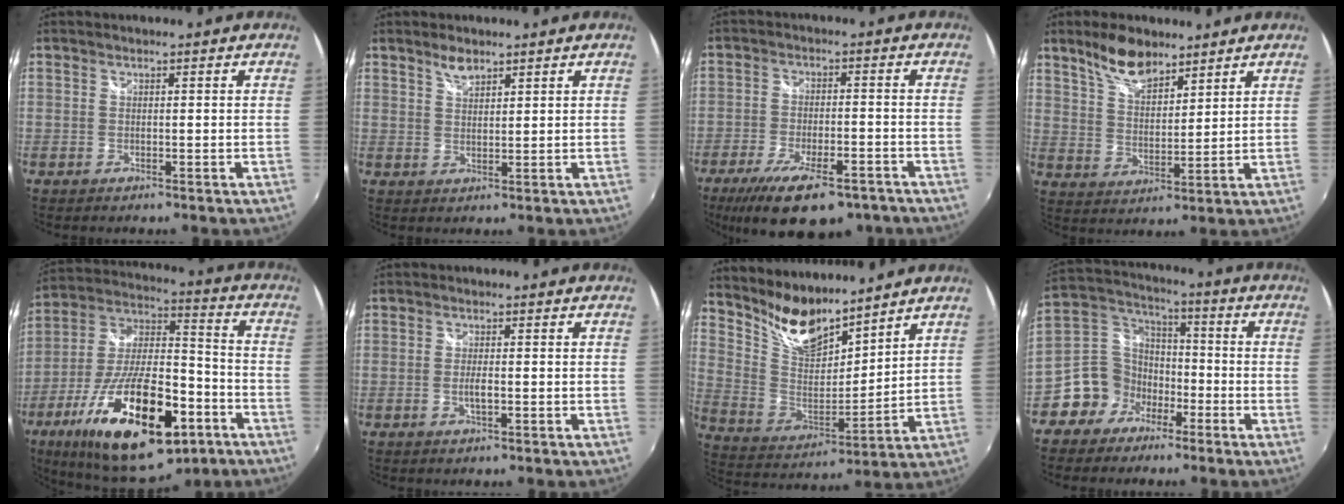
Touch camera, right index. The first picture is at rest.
{"total": 3.1, "force": [2.4, 1.3, 1.5], "torque": [-0.024, 0.003, 0.043]}
{"total": 16.8, "force": [-11.6, 6.2, 10.5], "torque": [-0.209, -0.037, -0.174]}
{"total": 8.9, "force": [6.7, 3.6, 4.6], "torque": [-0.082, 0.007, 0.127]}
{"total": 28.1, "force": [-13.4, 10.9, 22.1], "torque": [-0.404, -0.034, -0.213]}
{"total": 1.9, "force": [-0.6, 0.4, 1.8], "torque": [-0.035, -0.003, -0.011]}
{"total": 12.3, "force": [10.6, 3.9, 5.1], "torque": [-0.111, -0.010, 0.212]}
{"total": 10.5, "force": [-5.8, 8.4, 2.2], "torque": [-0.062, 0.043, -0.109]}